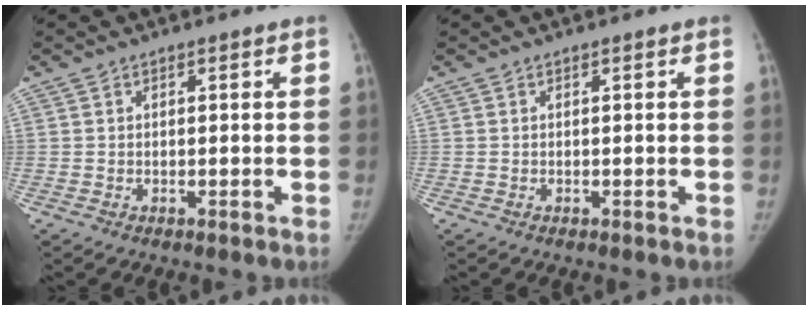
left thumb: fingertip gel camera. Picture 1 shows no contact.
{"total": 0.0}